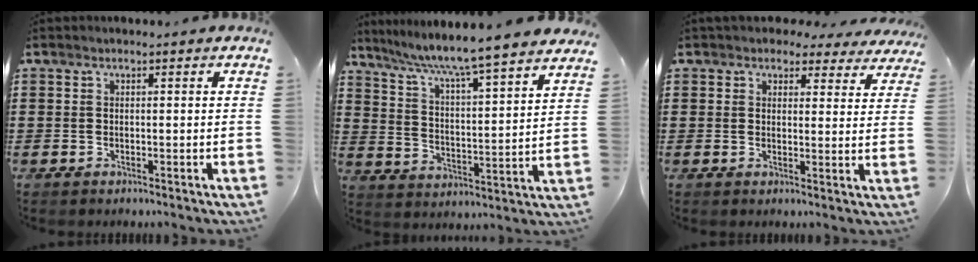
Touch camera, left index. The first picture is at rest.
{"total": 6.3, "force": [5.5, -0.9, 2.8], "torque": [-0.077, -0.048, 0.087]}
{"total": 3.7, "force": [3.3, 1.4, 0.9], "torque": [-0.022, -0.007, 0.060]}